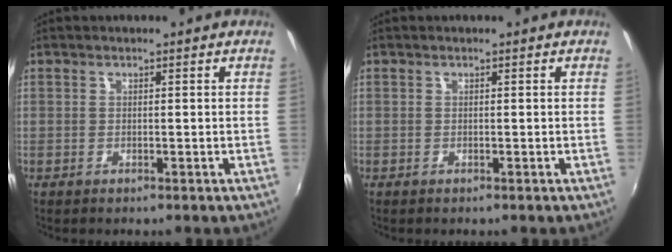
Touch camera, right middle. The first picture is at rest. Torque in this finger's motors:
{"motor_torque": [0.28, -0.18, 0.05, 0.01]}